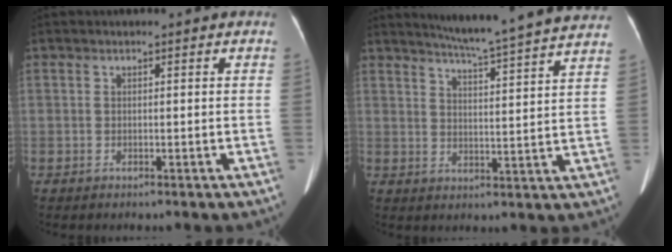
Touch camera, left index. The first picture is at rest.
{"total": 18.6, "force": [16.9, -1.1, 7.5], "torque": [-0.122, -0.033, 0.212]}